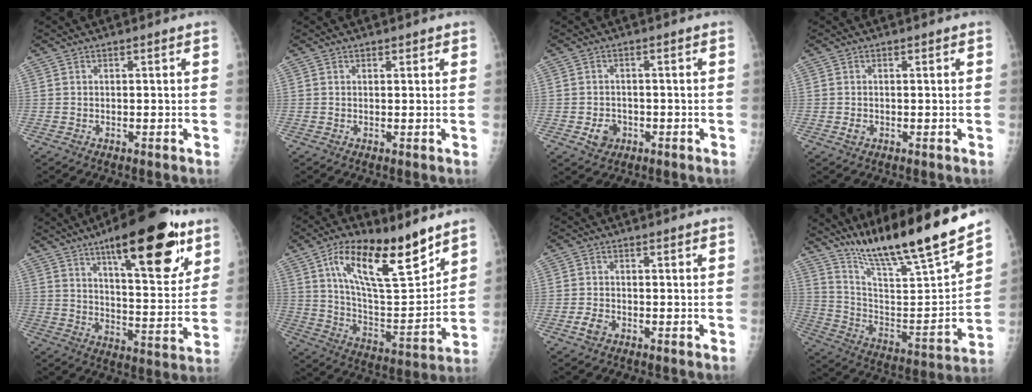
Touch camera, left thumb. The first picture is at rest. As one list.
[{"total": 0.9, "force": [0.7, 0.6, 0.3], "torque": [0.007, -0.003, 0.005]}, {"total": 3.7, "force": [-1.2, 3.1, 1.5], "torque": [-0.011, 0.005, -0.016]}, {"total": 1.1, "force": [-0.2, 1.0, 0.6], "torque": [-0.006, 0.001, -0.002]}, {"total": 19.8, "force": [11.1, 6.2, 15.2], "torque": [-0.183, -0.049, 0.161]}, {"total": 21.1, "force": [12.2, 7.2, 15.6], "torque": [-0.230, -0.060, 0.219]}, {"total": 2.6, "force": [-1.3, 1.7, 1.4], "torque": [-0.024, 0.004, -0.023]}, {"total": 23.9, "force": [19.9, 1.7, 13.2], "torque": [-0.199, -0.107, 0.331]}]